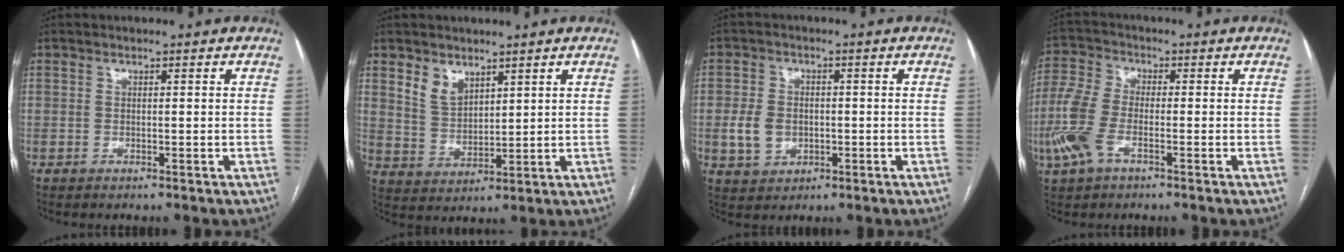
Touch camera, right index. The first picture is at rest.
{"total": 5.0, "force": [3.4, 2.9, 2.2], "torque": [-0.048, 0.001, 0.078]}
{"total": 5.8, "force": [-0.8, 4.6, 3.4], "torque": [-0.070, 0.011, -0.005]}
{"total": 7.9, "force": [-3.0, 3.5, 6.3], "torque": [-0.169, -0.004, -0.065]}